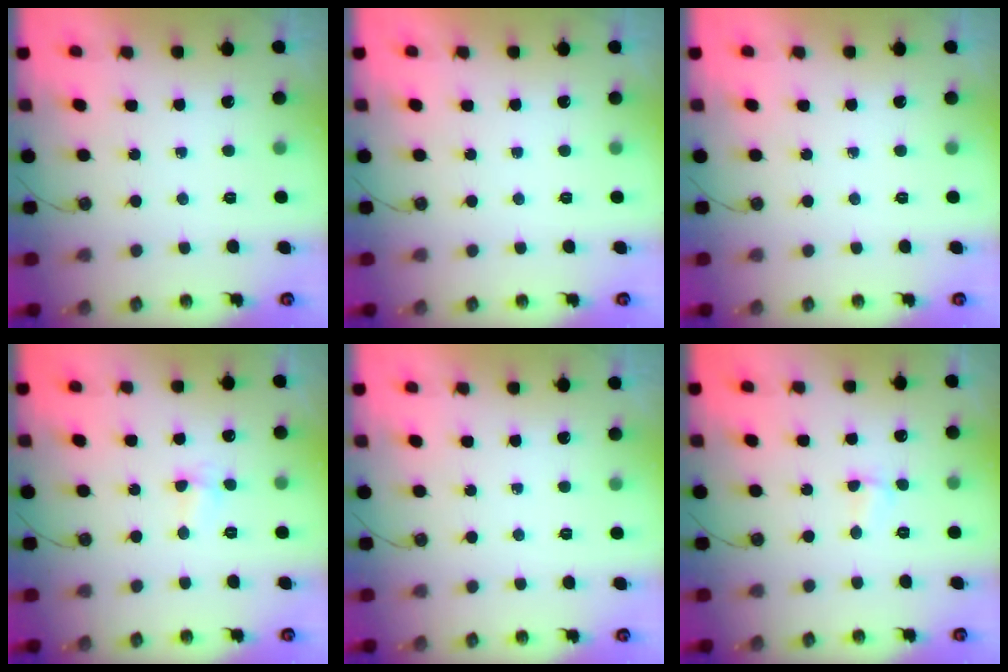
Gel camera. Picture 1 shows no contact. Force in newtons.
{"total": 0.0}
{"total": 0.0}
{"total": 3.3, "press": 3.3, "slide": 0.4}
{"total": 0.0}
{"total": 2.3, "press": 1.9, "slide": 1.4}